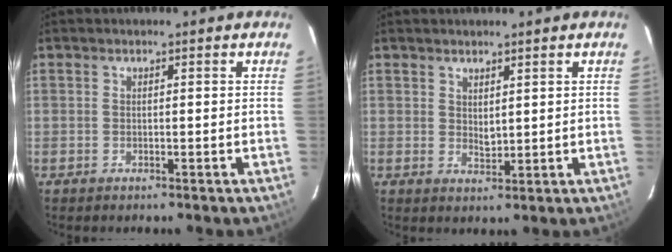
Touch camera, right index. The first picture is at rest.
{"total": 2.2, "force": [1.5, 1.1, 1.2], "torque": [-0.019, -0.003, 0.028]}